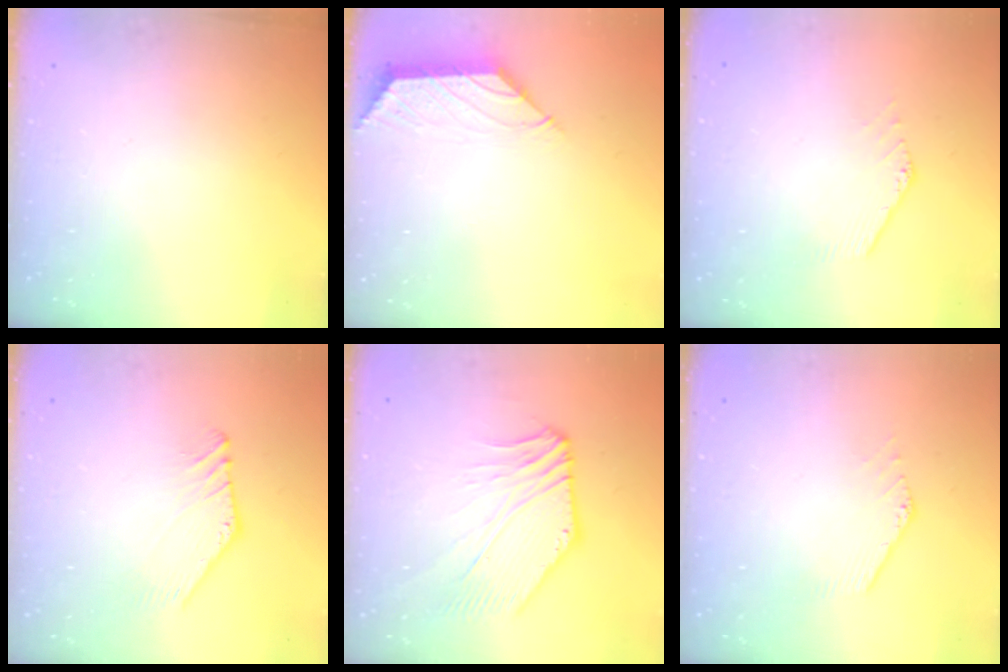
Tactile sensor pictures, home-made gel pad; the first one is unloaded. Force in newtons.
{"total": 2.3, "press": 2.2, "slide": 0.3}
{"total": 0.5, "press": 0.4, "slide": 0.4}
{"total": 2.2, "press": 2.2, "slide": 0.1}
{"total": 5.6, "press": 5.5, "slide": 1.2}
{"total": 0.5, "press": 0.4, "slide": 0.4}